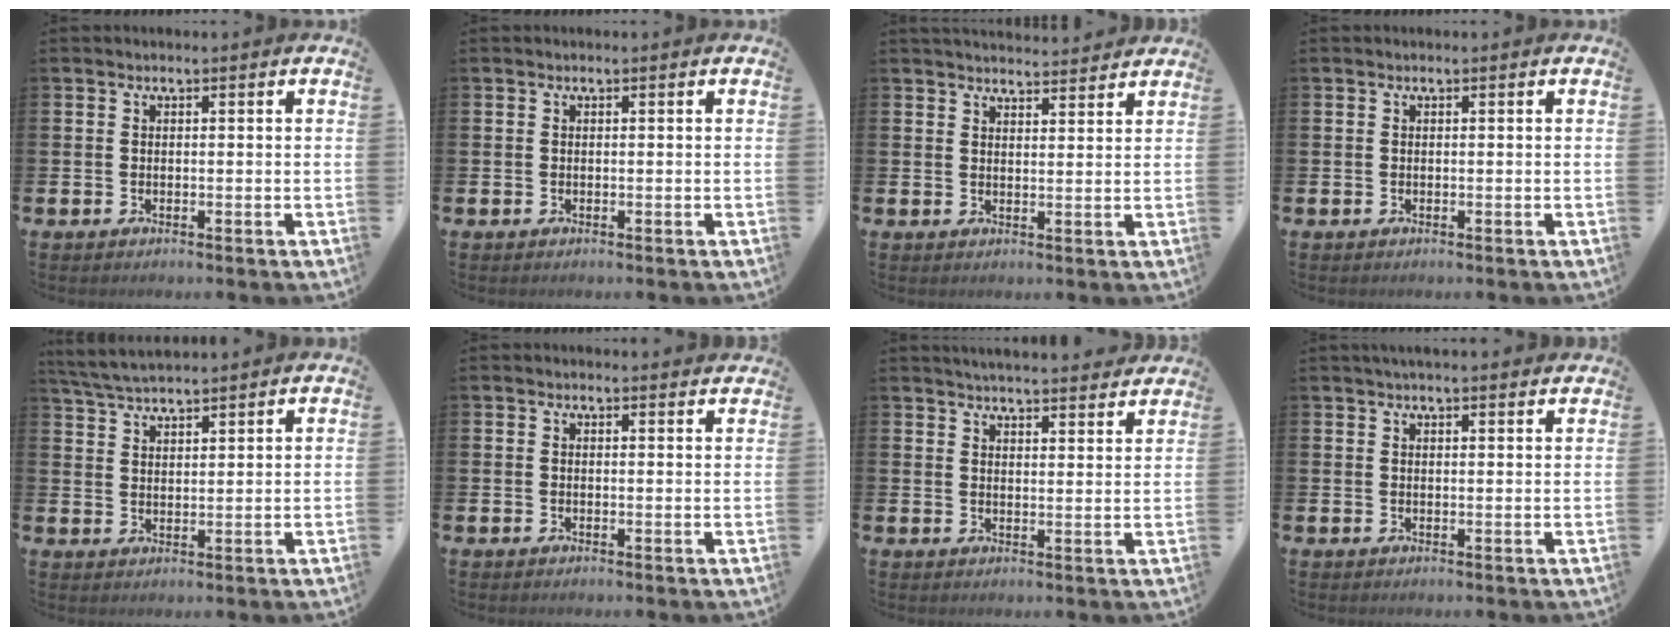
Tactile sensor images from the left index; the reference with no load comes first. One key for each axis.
{"total": 0.0}
{"total": 3.4, "fx": 3.4, "fy": 0.3, "fz": 0.1, "tx": -0.005, "ty": -0.019, "tz": 0.062}
{"total": 0.0}
{"total": 4.5, "fx": 4.4, "fy": 0.3, "fz": 1.0, "tx": -0.036, "ty": -0.017, "tz": 0.081}
{"total": 0.7, "fx": 0.7, "fy": 0.1, "fz": 0.1, "tx": 0.011, "ty": -0.004, "tz": 0.011}
{"total": 4.4, "fx": 4.4, "fy": 0.1, "fz": 0.3, "tx": -0.009, "ty": -0.028, "tz": 0.078}
{"total": 2.2, "fx": 2.0, "fy": 0.1, "fz": 0.7, "tx": -0.002, "ty": -0.008, "tz": 0.034}